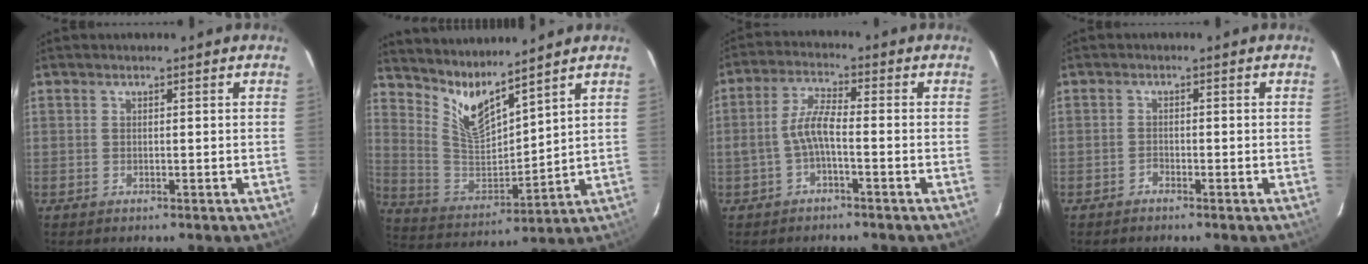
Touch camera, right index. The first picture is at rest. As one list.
[{"total": 9.8, "force": [8.2, 1.4, 5.1], "torque": [-0.110, -0.026, 0.170]}, {"total": 4.8, "force": [-1.8, 1.1, 4.3], "torque": [-0.094, 0.012, -0.034]}, {"total": 1.1, "force": [-1.0, 0.5, 0.0], "torque": [-0.001, 0.004, -0.020]}]